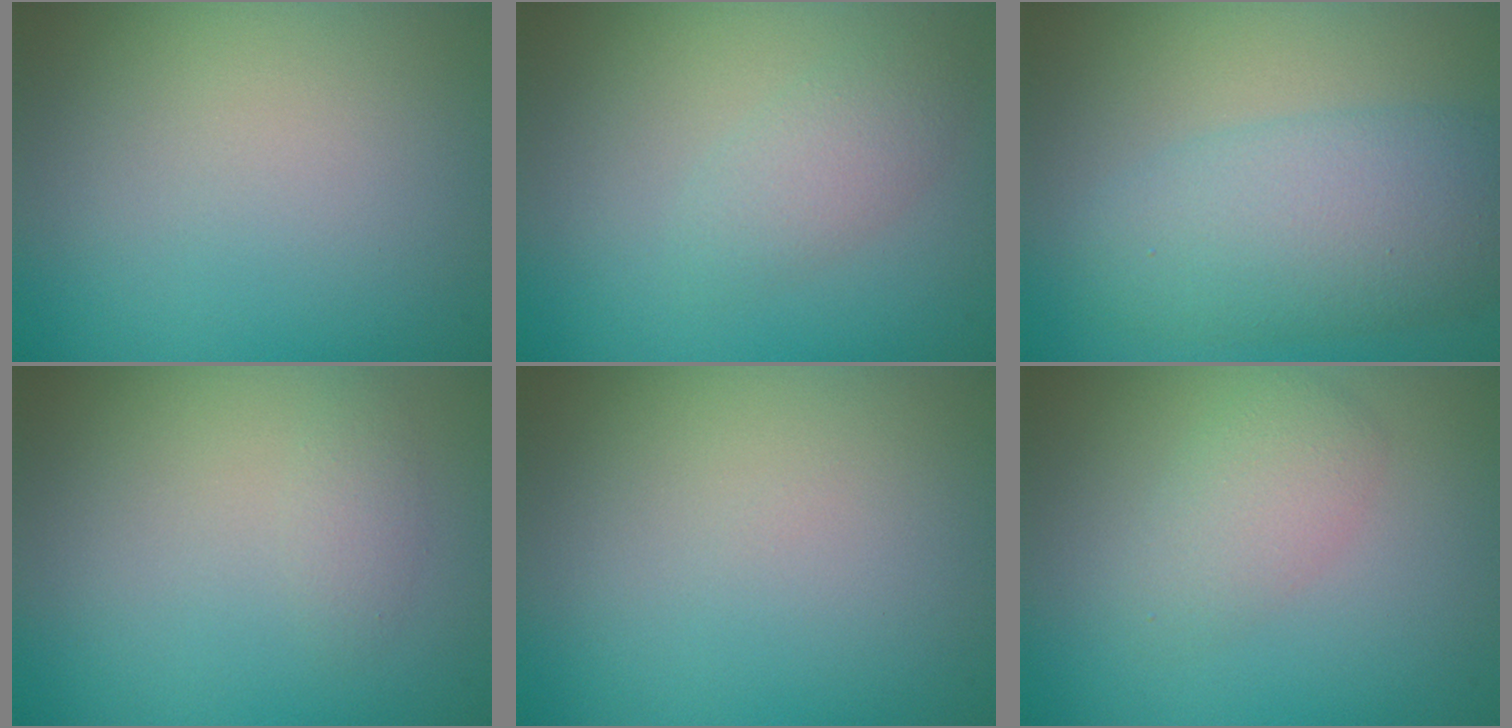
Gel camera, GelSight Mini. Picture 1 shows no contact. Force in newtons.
{"total": 2.1, "press": 2.1, "slide": 0.0}
{"total": 6.5, "press": 6.5, "slide": 0.2}
{"total": 1.0, "press": 1.0, "slide": 0.1}
{"total": 0.0}
{"total": 2.5, "press": 2.5, "slide": 0.1}